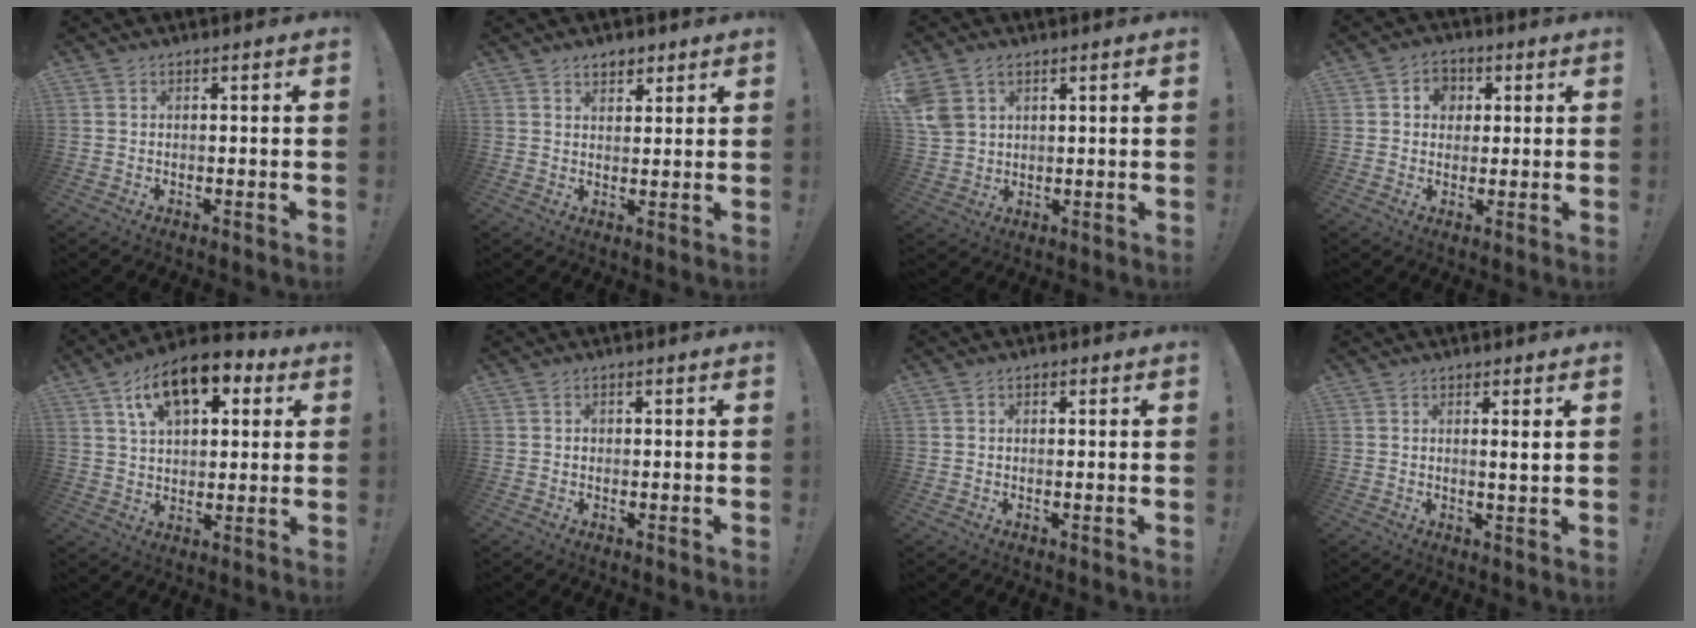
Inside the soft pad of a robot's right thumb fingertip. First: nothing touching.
{"total": 3.9, "force": [2.8, 2.5, 1.2], "torque": [-0.002, -0.016, 0.047]}
{"total": 7.0, "force": [3.8, 4.8, 3.3], "torque": [-0.056, -0.013, 0.077]}
{"total": 6.1, "force": [1.3, 5.6, 2.1], "torque": [-0.024, -0.002, 0.024]}
{"total": 14.5, "force": [7.4, 8.4, 9.4], "torque": [-0.146, -0.023, 0.132]}
{"total": 0.9, "force": [0.0, 0.9, 0.3], "torque": [-0.009, 0.005, 0.000]}
{"total": 0.9, "force": [0.0, 0.8, 0.5], "torque": [0.000, 0.001, -0.003]}
{"total": 2.5, "force": [1.2, -0.3, 2.1], "torque": [-0.028, -0.012, 0.016]}